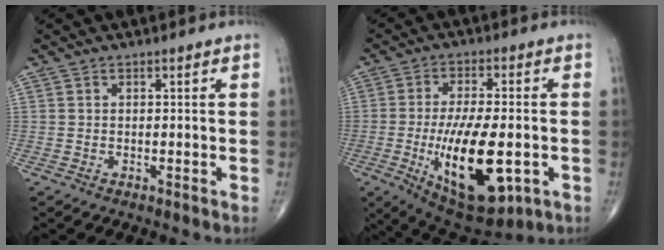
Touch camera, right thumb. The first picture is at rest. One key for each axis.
{"total": 18.8, "fx": -4.5, "fy": 7.7, "fz": 16.5, "tx": -0.275, "ty": -0.007, "tz": -0.053}